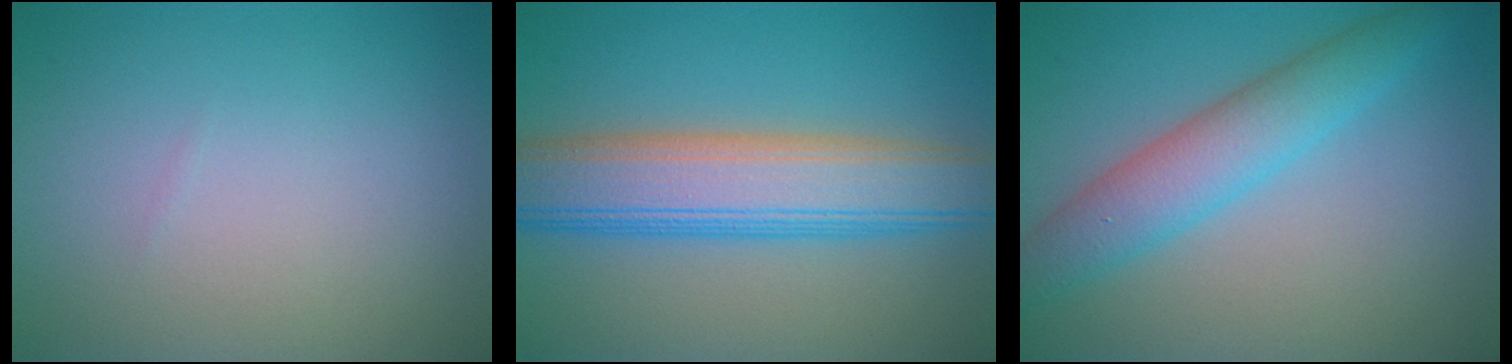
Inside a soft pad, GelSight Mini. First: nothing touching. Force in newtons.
{"total": 8.4, "press": 8.4, "slide": 0.0}
{"total": 4.8, "press": 4.8, "slide": 0.1}